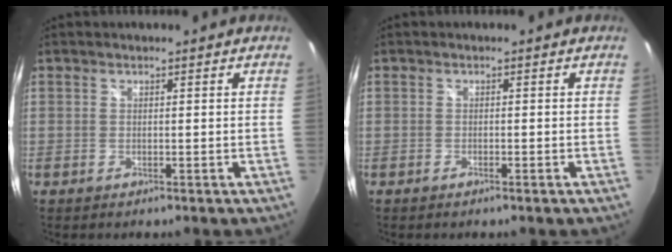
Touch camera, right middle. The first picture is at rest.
{"total": 0.6, "force": [-0.5, 0.0, 0.3], "torque": [-0.004, -0.001, -0.011]}